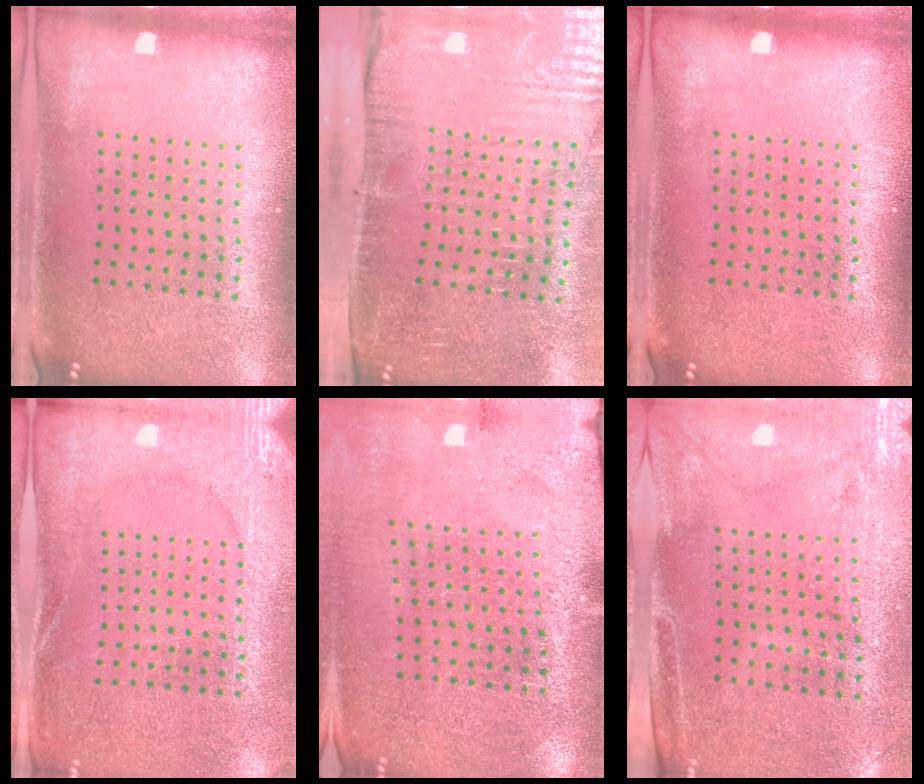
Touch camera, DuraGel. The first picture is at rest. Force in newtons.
{"total": 4.9, "press": 4.1, "slide": 2.7}
{"total": 0.0}
{"total": 2.6, "press": 2.5, "slide": 0.4}
{"total": 2.8, "press": 2.8, "slide": 0.1}
{"total": 3.0, "press": 2.7, "slide": 1.4}